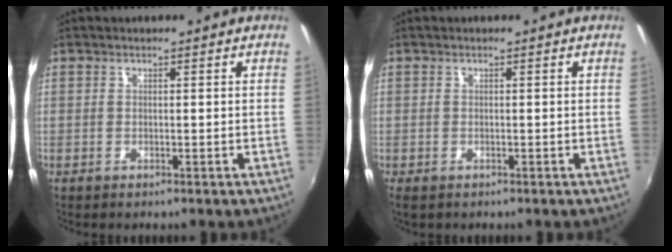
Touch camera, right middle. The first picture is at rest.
{"total": 1.1, "force": [-0.7, 0.6, 0.5], "torque": [-0.012, -0.004, -0.010]}